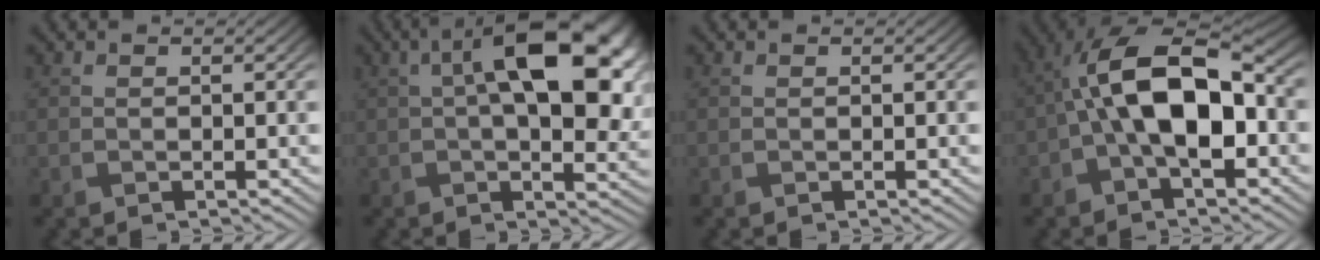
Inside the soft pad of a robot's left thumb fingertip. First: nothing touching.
{"total": 15.9, "force": [3.6, 7.6, 13.5], "torque": [-0.199, 0.004, 0.057]}
{"total": 0.0}
{"total": 12.6, "force": [-0.7, 6.3, 10.9], "torque": [-0.189, 0.025, -0.024]}